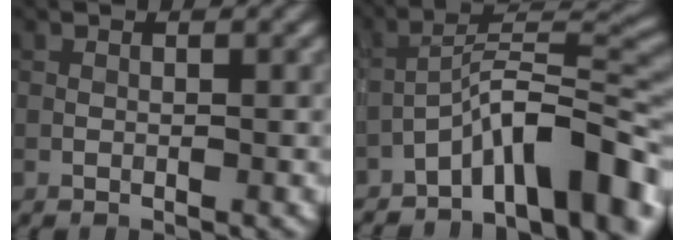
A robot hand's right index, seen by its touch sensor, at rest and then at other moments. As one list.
[{"total": 9.8, "force": [-6.2, 2.7, 7.0], "torque": [-0.096, 0.022, -0.110]}]